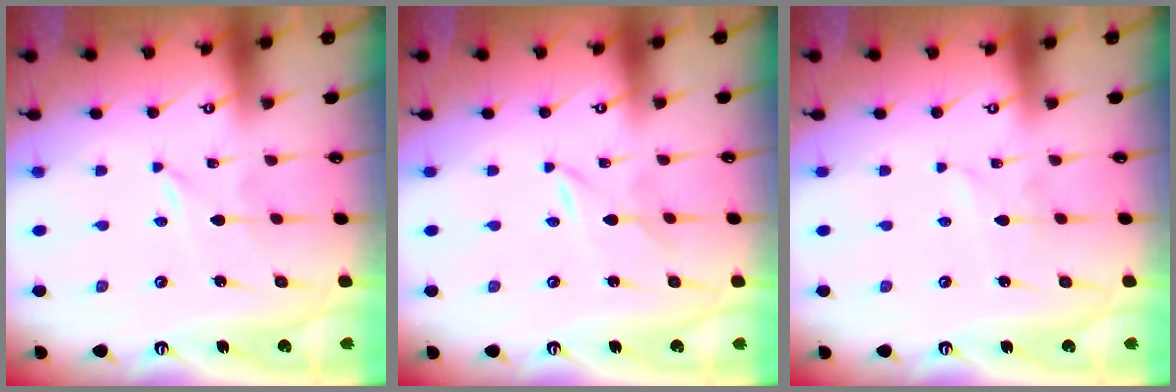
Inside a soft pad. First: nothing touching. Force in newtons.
{"total": 0.8, "press": 0.8, "slide": 0.2}
{"total": 1.9, "press": 1.9, "slide": 0.3}